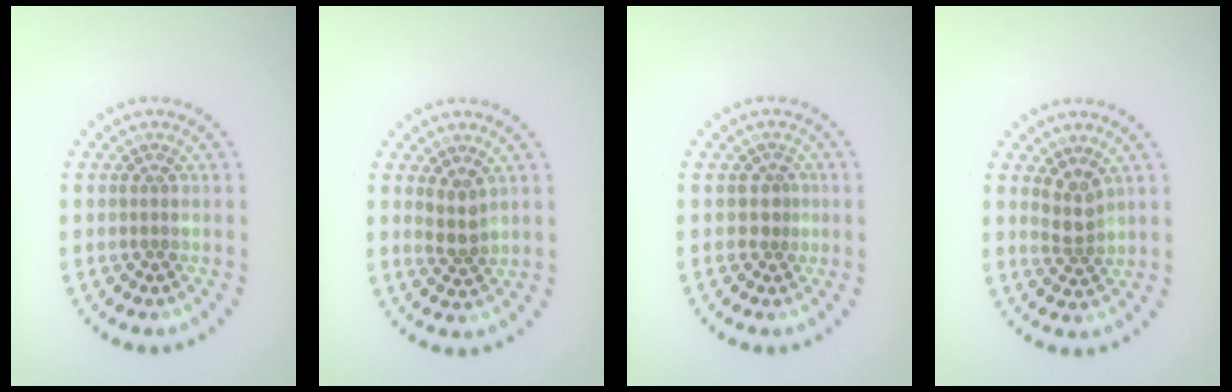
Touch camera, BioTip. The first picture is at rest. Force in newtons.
{"total": 1.9, "press": 1.6, "slide": 1.2}
{"total": 1.1, "press": 0.8, "slide": 0.8}
{"total": 2.0, "press": 1.6, "slide": 1.3}